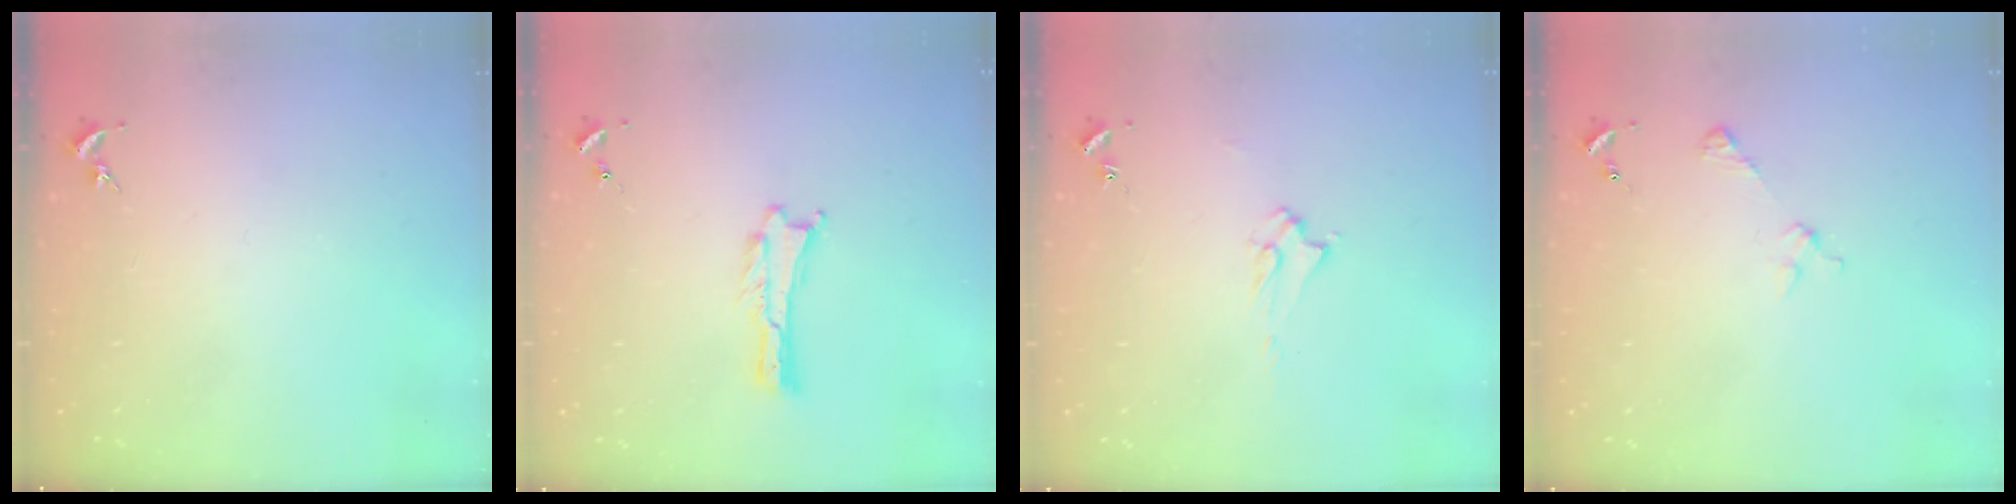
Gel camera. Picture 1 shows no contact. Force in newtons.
{"total": 0.0}
{"total": 1.9, "press": 1.9, "slide": 0.3}
{"total": 2.9, "press": 2.9, "slide": 0.3}